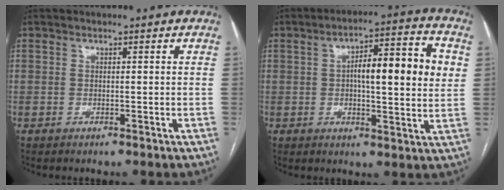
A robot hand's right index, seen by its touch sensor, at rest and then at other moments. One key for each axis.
{"total": 13.0, "fx": 2.1, "fy": 2.7, "fz": 12.6, "tx": -0.186, "ty": 0.028, "tz": 0.025}